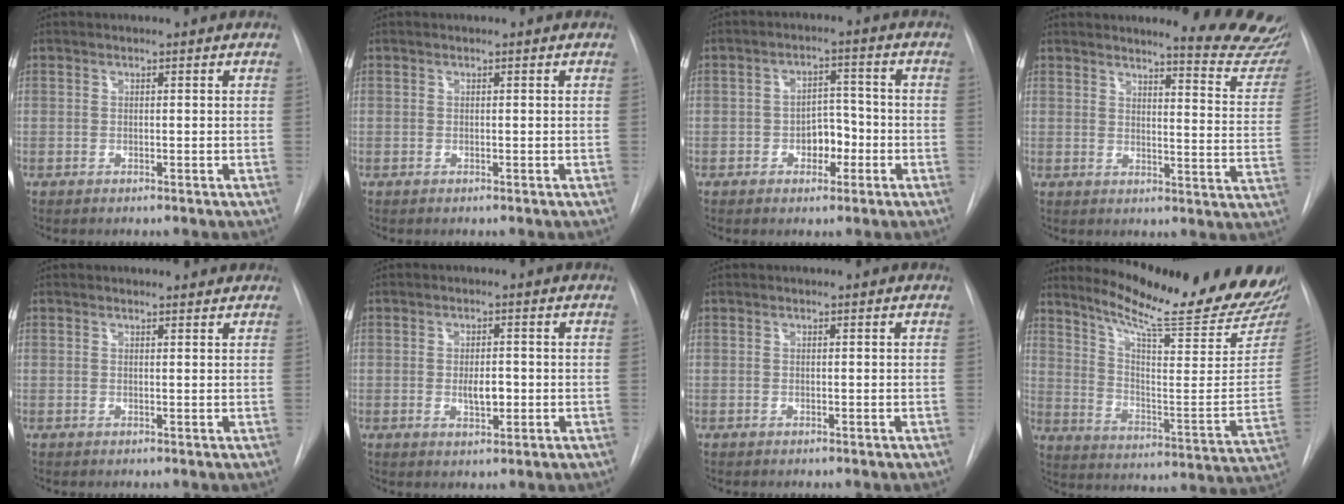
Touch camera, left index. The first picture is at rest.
{"total": 0.0}
{"total": 4.6, "force": [-2.0, 2.8, 3.1], "torque": [-0.040, 0.008, -0.030]}
{"total": 13.3, "force": [12.8, 0.7, 3.5], "torque": [-0.023, -0.105, 0.122]}
{"total": 3.2, "force": [3.0, 1.0, 0.5], "torque": [-0.004, 0.003, 0.026]}
{"total": 3.2, "force": [-0.7, 1.3, 2.8], "torque": [-0.045, -0.005, -0.008]}
{"total": 0.0}
{"total": 24.6, "force": [22.0, 1.6, 10.8], "torque": [-0.165, -0.112, 0.289]}